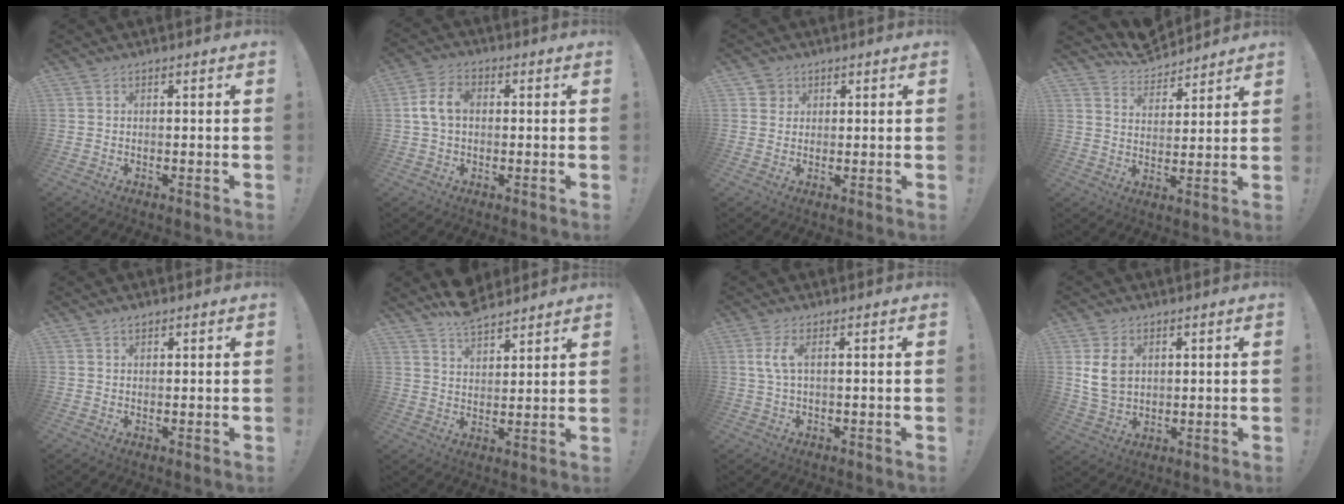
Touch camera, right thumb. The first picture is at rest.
{"total": 8.0, "force": [0.6, 5.4, 5.9], "torque": [-0.115, 0.015, 0.014]}
{"total": 3.2, "force": [1.7, 2.6, 0.3], "torque": [-0.004, -0.005, 0.031]}
{"total": 7.8, "force": [7.1, 3.1, 0.8], "torque": [-0.032, -0.056, 0.136]}
{"total": 1.4, "force": [1.1, 0.6, 0.5], "torque": [-0.008, -0.004, 0.021]}
{"total": 8.5, "force": [7.5, 3.2, 2.4], "torque": [-0.046, -0.049, 0.142]}
{"total": 4.4, "force": [1.2, 1.0, 4.1], "torque": [-0.081, -0.008, 0.018]}
{"total": 8.3, "force": [2.4, 6.2, 4.9], "torque": [-0.095, 0.003, 0.048]}